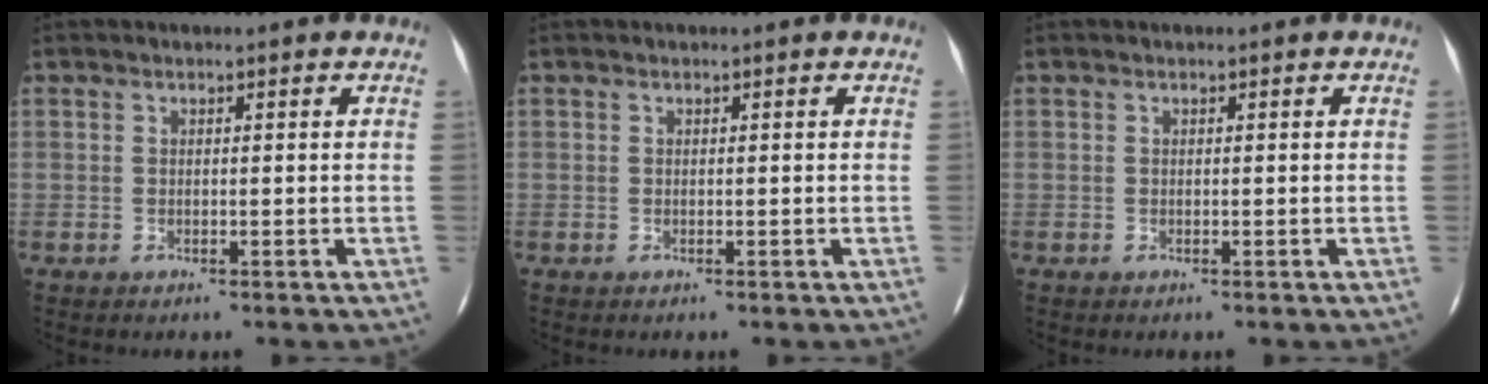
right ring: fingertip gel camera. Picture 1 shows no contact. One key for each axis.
{"total": 0.0}
{"total": 0.0}